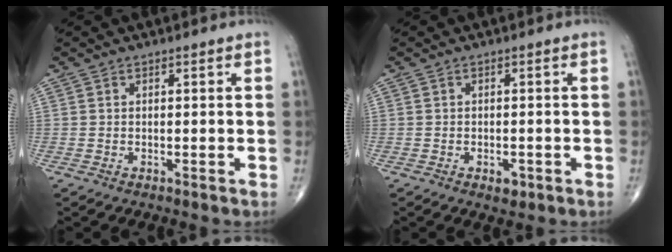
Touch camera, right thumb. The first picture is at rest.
{"total": 2.2, "force": [-1.0, 1.3, 1.5], "torque": [-0.015, 0.001, -0.011]}